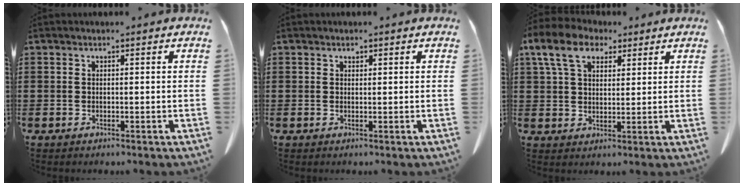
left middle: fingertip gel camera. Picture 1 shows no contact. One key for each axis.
{"total": 0.5, "fx": 0.5, "fy": 0.2, "fz": 0.1, "tx": -0.005, "ty": -0.002, "tz": 0.011}
{"total": 8.1, "fx": 4.9, "fy": 4.5, "fz": 4.6, "tx": -0.110, "ty": 0.007, "tz": 0.091}